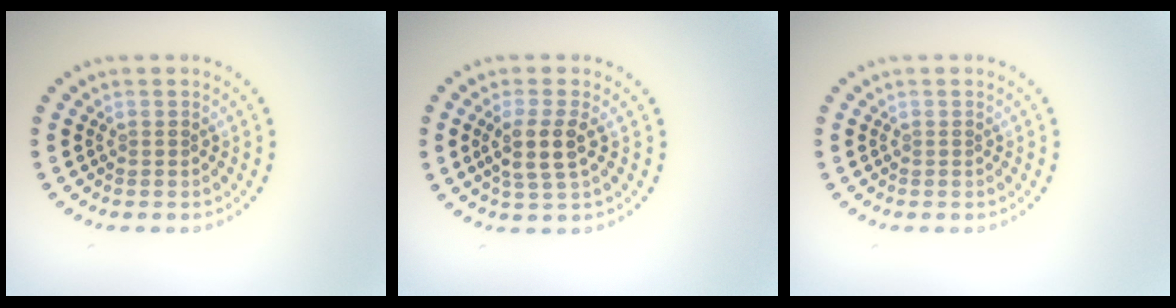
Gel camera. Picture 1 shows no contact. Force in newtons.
{"total": 2.9, "press": 2.5, "slide": 1.4}
{"total": 0.0}